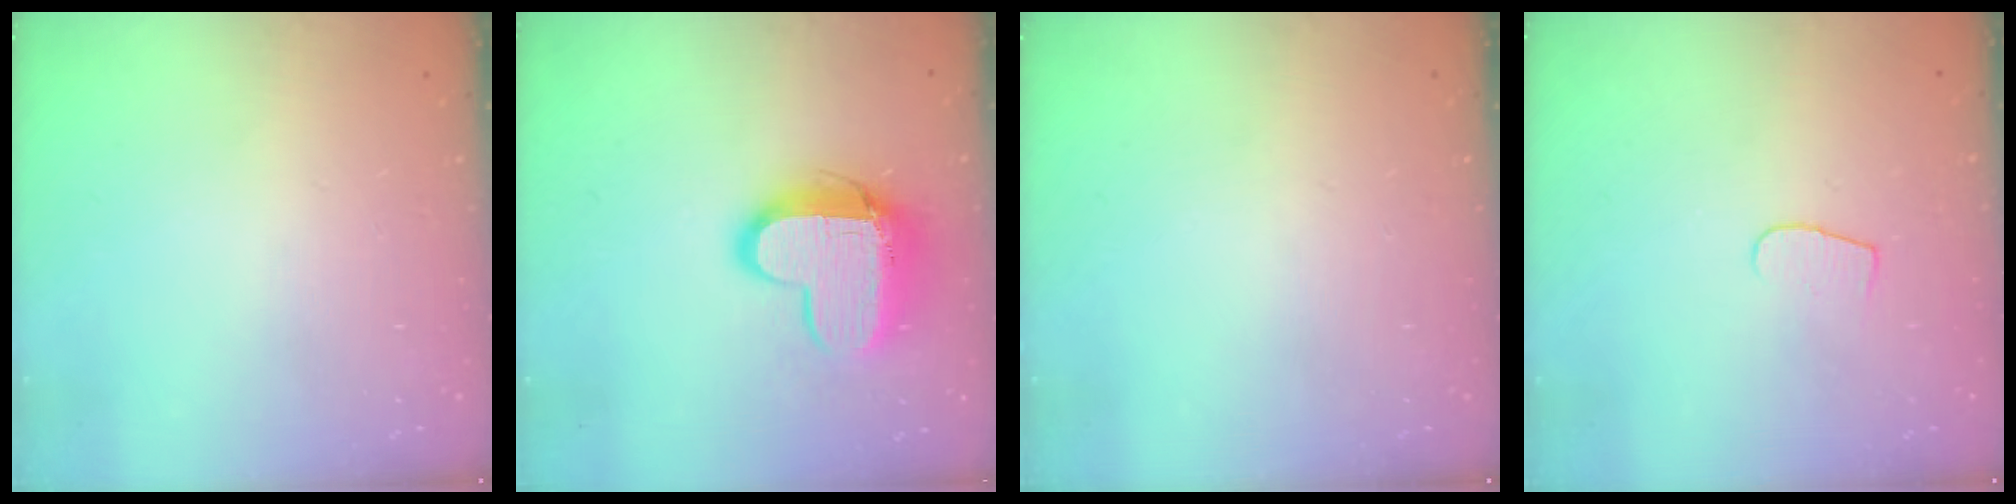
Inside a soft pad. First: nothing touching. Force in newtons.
{"total": 12.9, "press": 12.9, "slide": 1.1}
{"total": 0.0}
{"total": 4.6, "press": 4.5, "slide": 0.4}